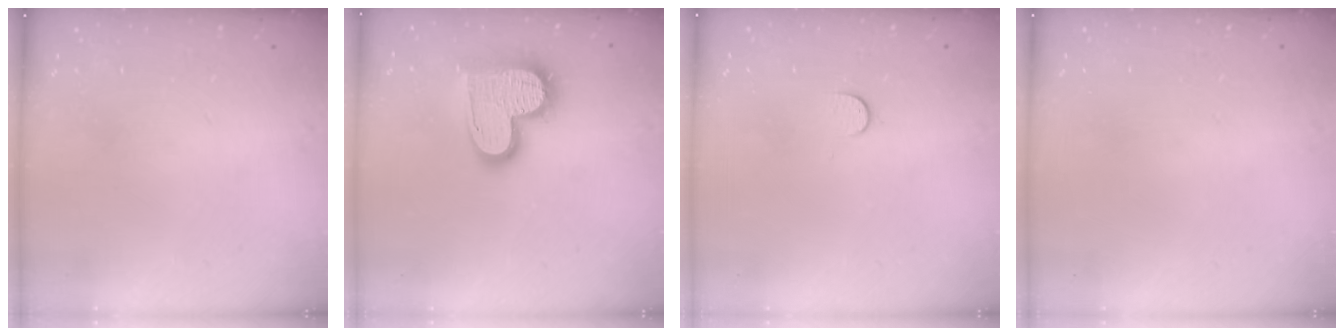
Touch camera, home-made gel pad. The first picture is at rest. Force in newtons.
{"total": 17.4, "press": 17.3, "slide": 1.3}
{"total": 5.0, "press": 5.0, "slide": 0.5}
{"total": 0.8, "press": 0.8, "slide": 0.1}